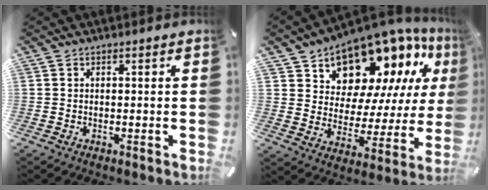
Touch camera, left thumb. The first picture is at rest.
{"total": 15.3, "force": [12.0, 8.2, 4.7], "torque": [-0.079, -0.110, 0.209]}